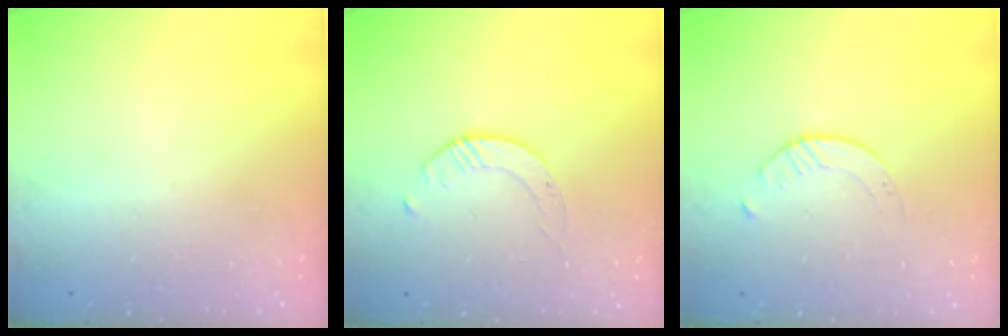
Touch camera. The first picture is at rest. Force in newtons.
{"total": 1.7, "press": 1.7, "slide": 0.2}
{"total": 1.6, "press": 1.6, "slide": 0.3}